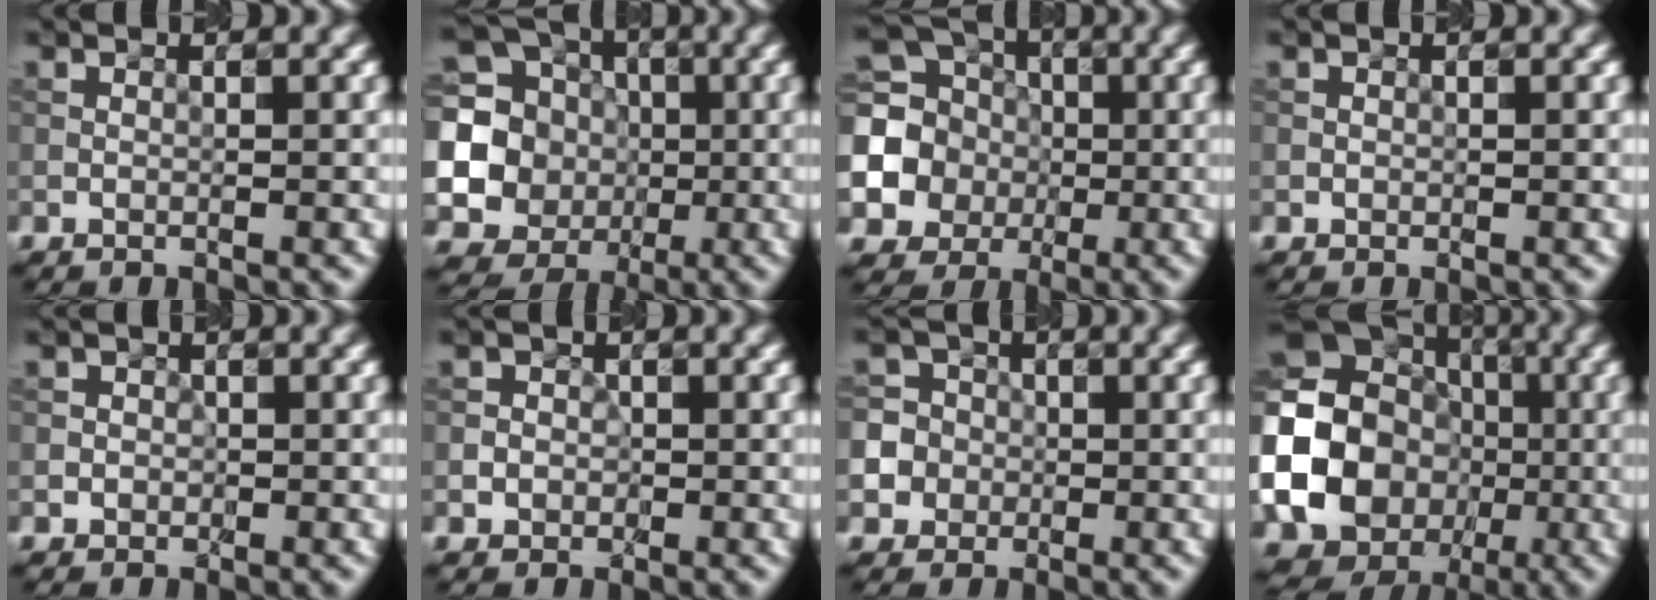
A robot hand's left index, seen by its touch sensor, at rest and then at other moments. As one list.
[{"total": 14.6, "force": [0.3, 13.9, 4.5], "torque": [-0.138, 0.020, -0.015]}, {"total": 11.4, "force": [-0.6, 10.6, 4.2], "torque": [-0.133, 0.004, -0.035]}, {"total": 0.0}, {"total": 1.6, "force": [-0.1, 1.6, 0.3], "torque": [0.013, 0.007, -0.016]}, {"total": 2.4, "force": [-0.2, 2.3, 0.6], "torque": [0.014, 0.012, -0.026]}, {"total": 7.9, "force": [-2.2, 7.4, 1.6], "torque": [-0.046, 0.003, -0.064]}, {"total": 25.8, "force": [-4.6, 23.8, 8.8], "torque": [-0.177, -0.030, -0.109]}]